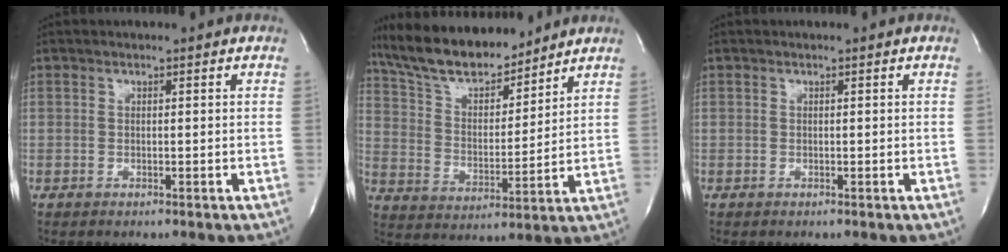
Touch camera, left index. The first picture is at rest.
{"total": 14.0, "force": [12.6, 3.2, 5.2], "torque": [-0.094, 0.007, 0.229]}
{"total": 0.0}